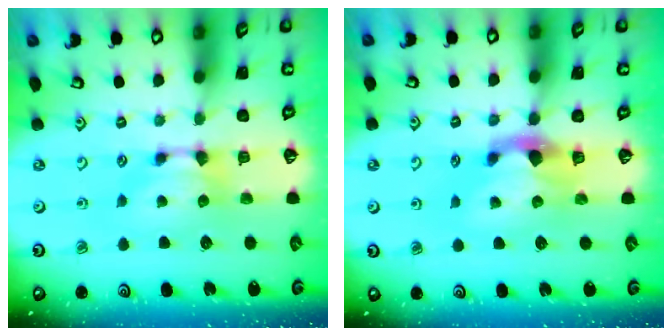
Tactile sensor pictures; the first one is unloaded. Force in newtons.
{"total": 2.9, "press": 2.5, "slide": 1.5}